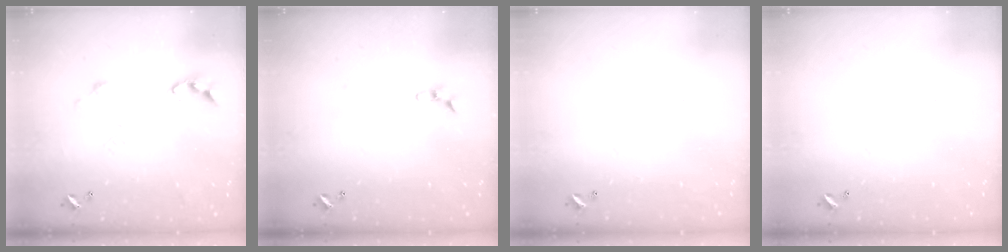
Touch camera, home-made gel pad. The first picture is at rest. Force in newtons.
{"total": 4.9, "press": 4.8, "slide": 0.2}
{"total": 0.0}
{"total": 0.0}